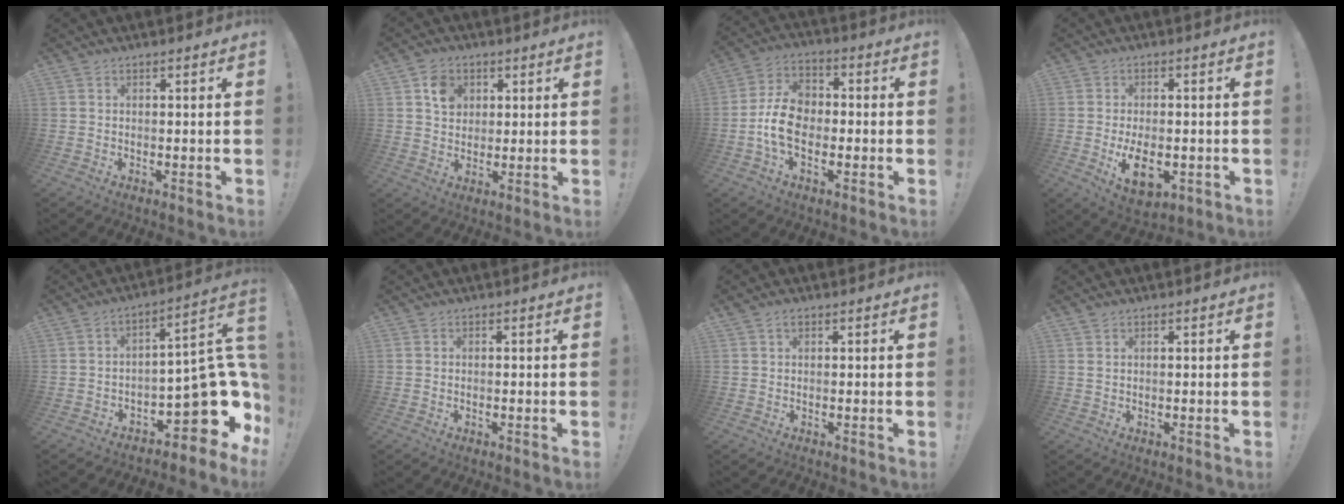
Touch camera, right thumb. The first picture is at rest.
{"total": 6.9, "force": [2.8, 5.8, 2.4], "torque": [-0.018, -0.011, 0.050]}
{"total": 11.9, "force": [-2.9, 8.5, 7.8], "torque": [-0.143, 0.019, -0.054]}
{"total": 9.3, "force": [-2.0, 5.4, 7.3], "torque": [-0.105, -0.005, -0.029]}
{"total": 16.5, "force": [-5.0, 7.0, 14.1], "torque": [-0.159, 0.013, -0.072]}
{"total": 0.0}
{"total": 1.4, "force": [0.8, 0.9, 0.7], "torque": [-0.008, 0.000, 0.013]}
{"total": 1.1, "force": [0.8, 0.4, 0.5], "torque": [-0.003, -0.002, 0.014]}